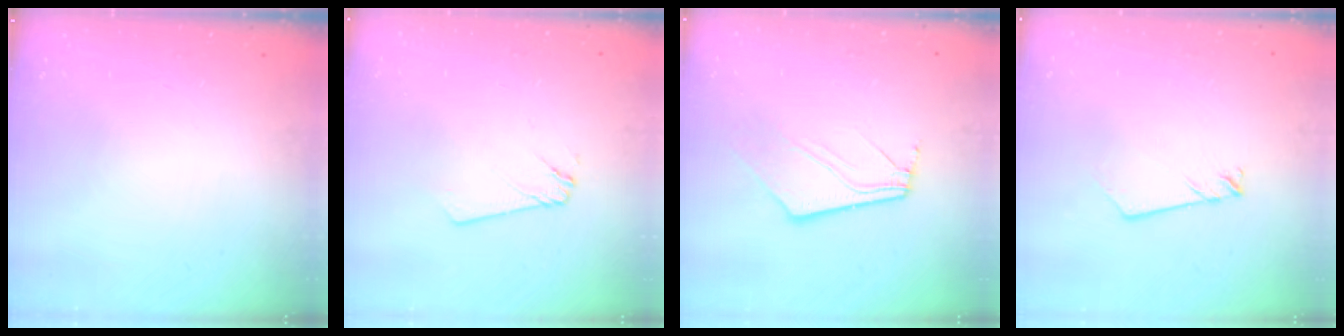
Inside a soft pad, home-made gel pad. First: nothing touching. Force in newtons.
{"total": 2.4, "press": 2.4, "slide": 0.2}
{"total": 10.2, "press": 10.1, "slide": 1.2}
{"total": 2.5, "press": 2.5, "slide": 0.1}